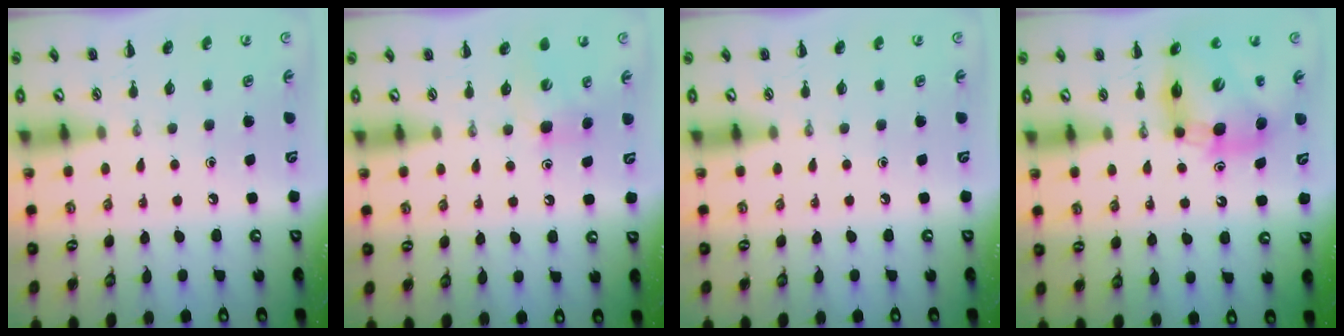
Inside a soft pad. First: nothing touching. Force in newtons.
{"total": 4.7, "press": 4.6, "slide": 1.1}
{"total": 0.0}
{"total": 11.2, "press": 10.7, "slide": 3.4}